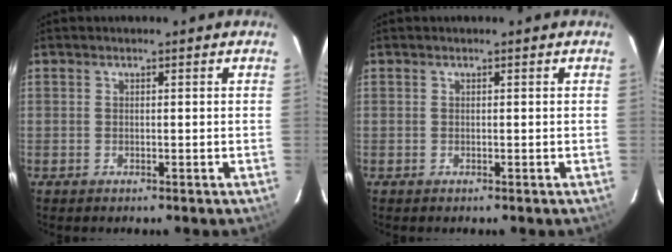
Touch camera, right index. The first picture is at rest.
{"total": 0.0}